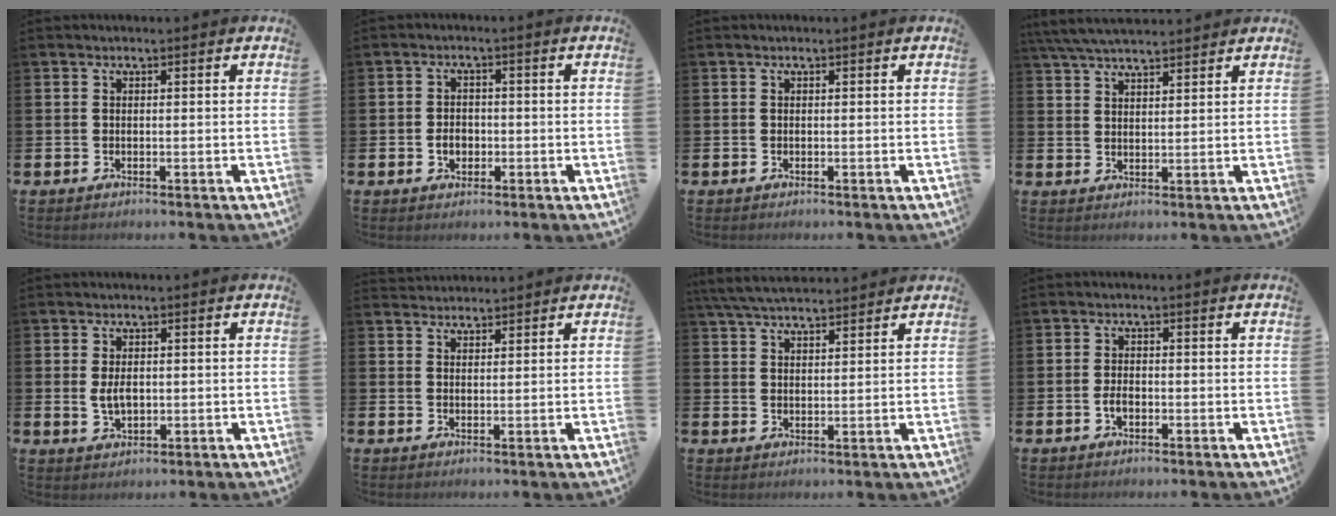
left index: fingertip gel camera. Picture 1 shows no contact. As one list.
[{"total": 2.6, "force": [-0.7, 2.0, 1.5], "torque": [-0.015, -0.001, -0.019]}, {"total": 0.0}, {"total": 5.4, "force": [5.1, 0.9, 1.7], "torque": [-0.050, -0.012, 0.095]}, {"total": 2.8, "force": [0.2, 1.7, 2.2], "torque": [-0.030, 0.000, -0.001]}, {"total": 2.3, "force": [2.3, 0.5, -0.1], "torque": [0.001, -0.008, 0.042]}, {"total": 5.3, "force": [5.0, 0.9, 1.5], "torque": [-0.047, -0.015, 0.094]}, {"total": 1.9, "force": [-0.6, 1.1, 1.4], "torque": [-0.020, 0.000, -0.014]}]